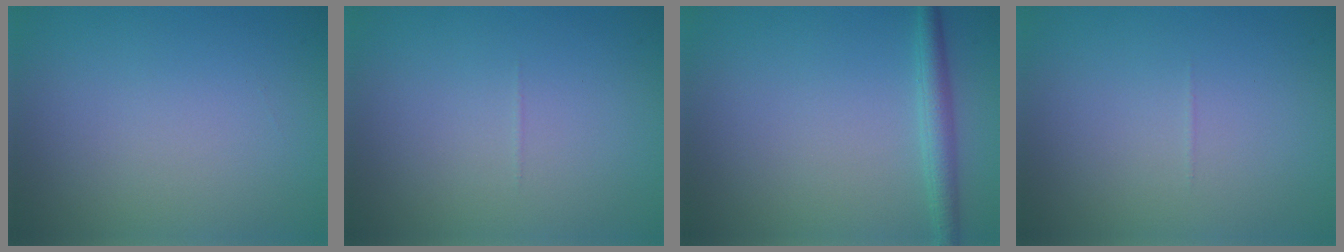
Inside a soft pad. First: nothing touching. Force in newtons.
{"total": 0.0}
{"total": 2.2, "press": 2.2, "slide": 0.1}
{"total": 0.0}